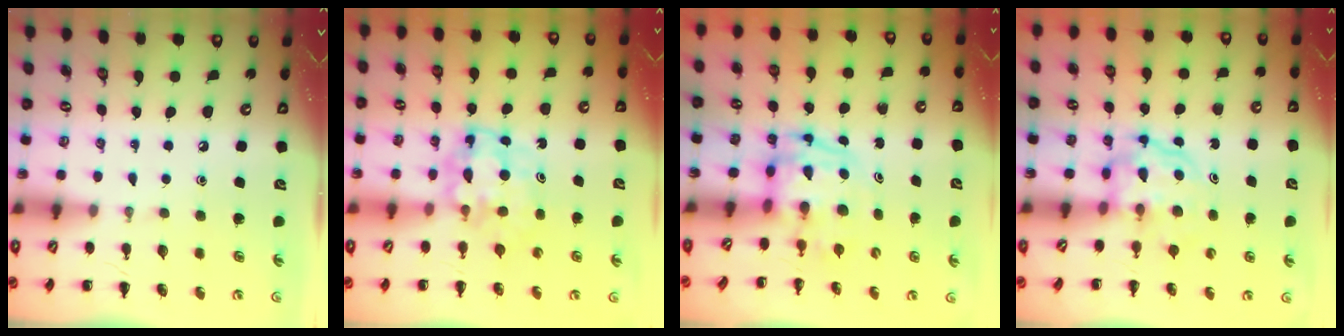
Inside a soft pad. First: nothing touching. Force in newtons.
{"total": 5.5, "press": 5.5, "slide": 0.7}
{"total": 3.8, "press": 3.7, "slide": 0.7}
{"total": 3.7, "press": 3.7, "slide": 0.2}